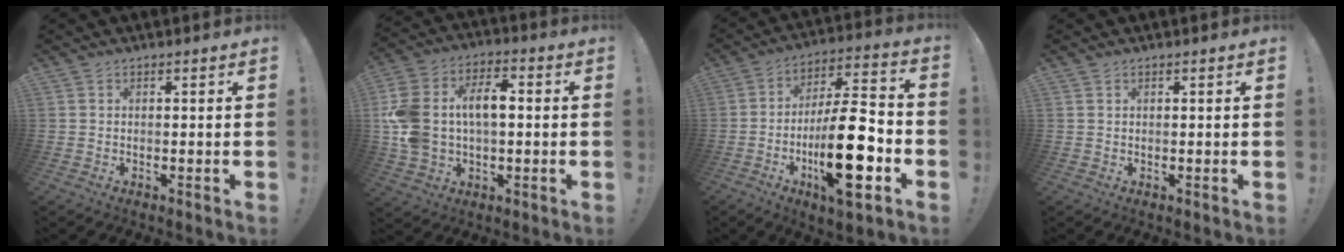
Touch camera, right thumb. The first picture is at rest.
{"total": 15.5, "force": [1.6, 10.5, 11.3], "torque": [-0.227, 0.007, 0.032]}
{"total": 22.2, "force": [-6.7, 6.9, 20.0], "torque": [-0.338, 0.028, -0.106]}
{"total": 0.5, "force": [0.4, 0.3, 0.1], "torque": [-0.001, -0.001, 0.008]}